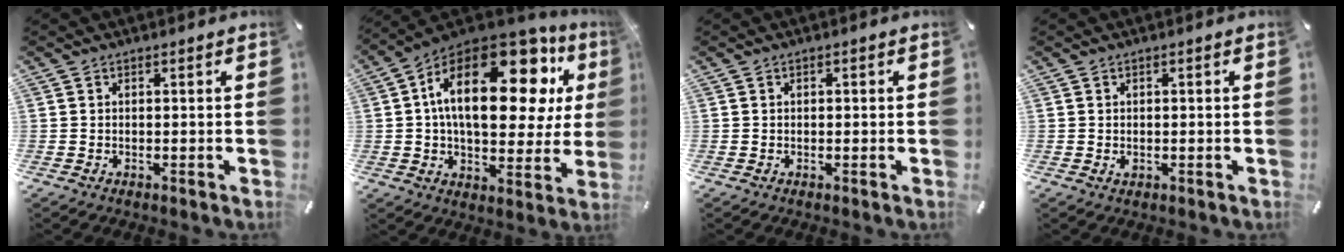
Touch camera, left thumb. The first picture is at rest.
{"total": 26.7, "force": [9.0, 13.4, 21.3], "torque": [-0.358, -0.053, 0.145]}
{"total": 0.6, "force": [0.0, 0.4, 0.4], "torque": [-0.007, 0.001, -0.002]}
{"total": 0.9, "force": [-0.1, 0.6, 0.6], "torque": [-0.011, 0.001, -0.003]}